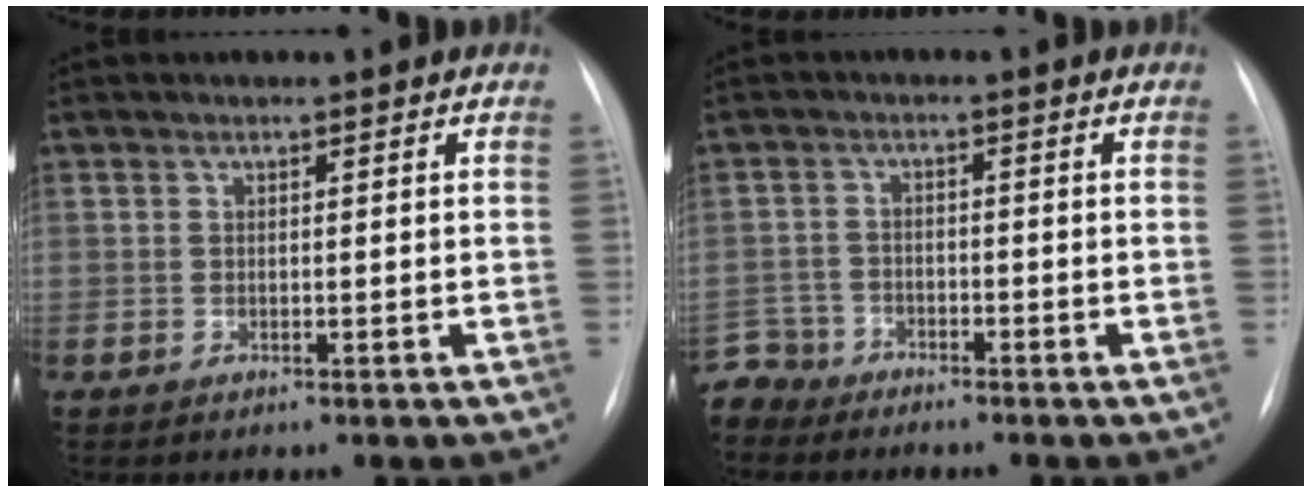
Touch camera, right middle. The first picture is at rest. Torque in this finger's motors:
{"motor_torque": [0.08, 0.02, -0.02, -0.05]}